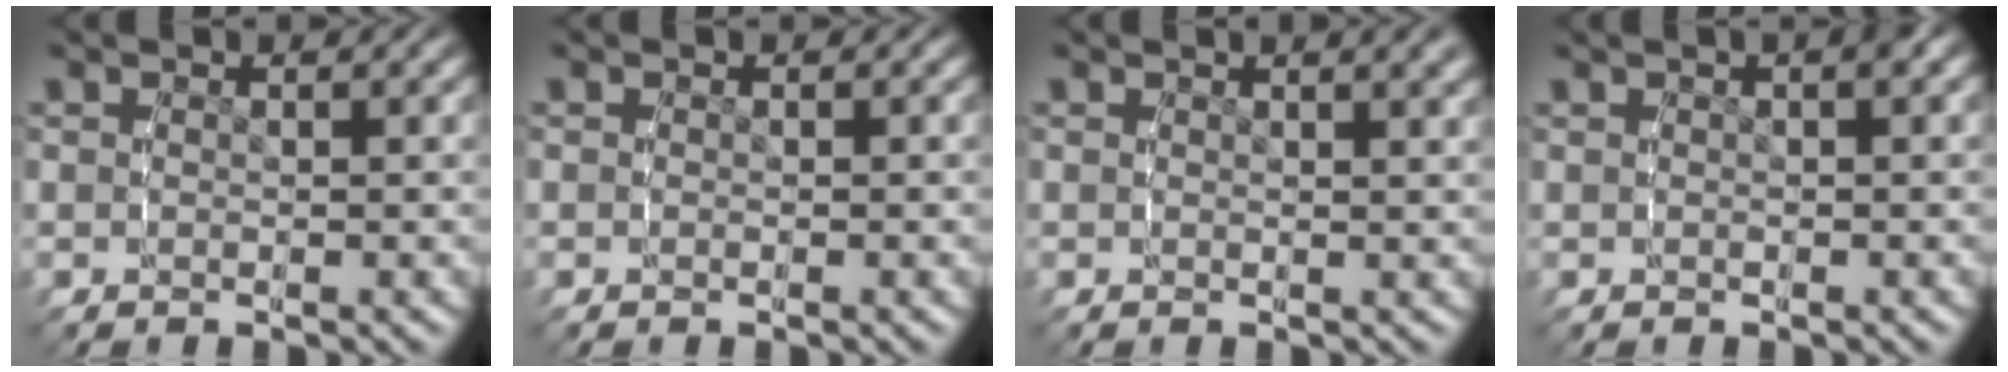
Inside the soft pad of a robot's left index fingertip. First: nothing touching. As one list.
[{"total": 0.9, "force": [-0.6, -0.2, -0.6], "torque": [0.004, -0.009, -0.006]}, {"total": 2.8, "force": [1.8, 0.8, 2.0], "torque": [-0.023, 0.007, 0.023]}, {"total": 3.8, "force": [1.9, 1.7, 2.9], "torque": [-0.023, 0.024, 0.017]}]